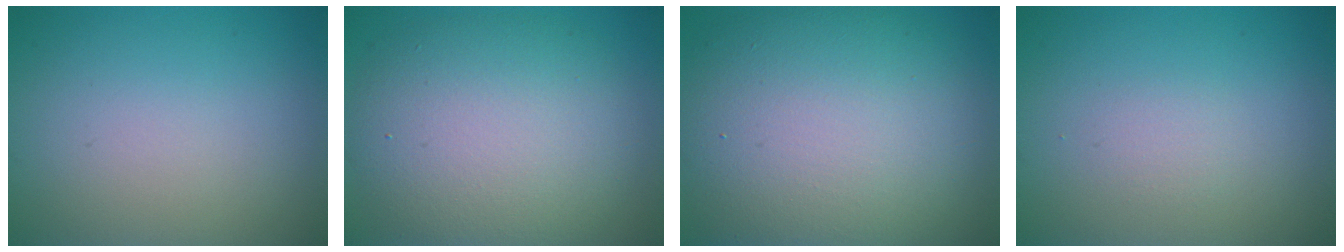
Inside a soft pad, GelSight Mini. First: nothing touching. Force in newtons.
{"total": 9.5, "press": 9.5, "slide": 0.5}
{"total": 13.4, "press": 13.3, "slide": 0.8}
{"total": 0.9, "press": 0.9, "slide": 0.0}